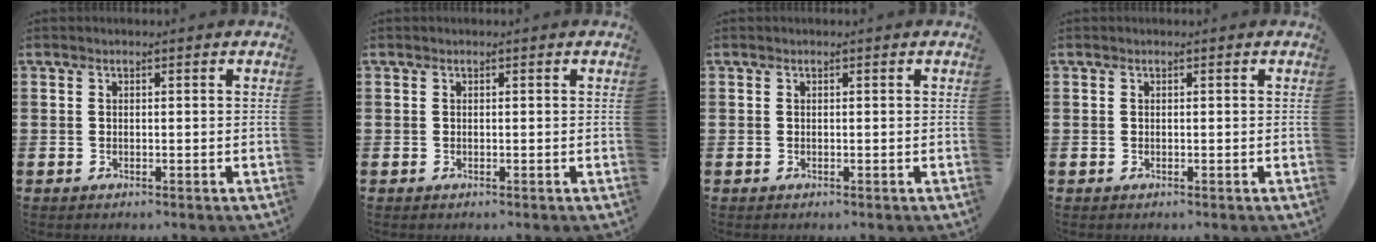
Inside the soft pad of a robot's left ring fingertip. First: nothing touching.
{"total": 0.0}
{"total": 0.0}
{"total": 0.0}